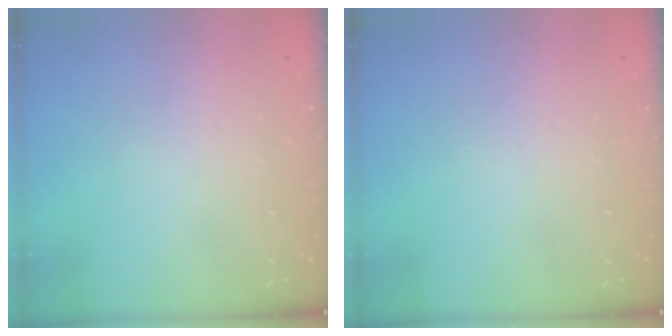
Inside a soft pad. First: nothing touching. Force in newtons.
{"total": 0.0}